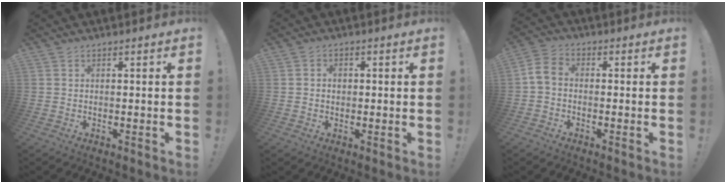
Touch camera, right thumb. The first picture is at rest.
{"total": 1.8, "force": [-0.1, 1.7, 0.8], "torque": [-0.008, 0.004, -0.004]}
{"total": 5.3, "force": [-0.9, 3.6, 3.8], "torque": [-0.081, 0.011, -0.014]}